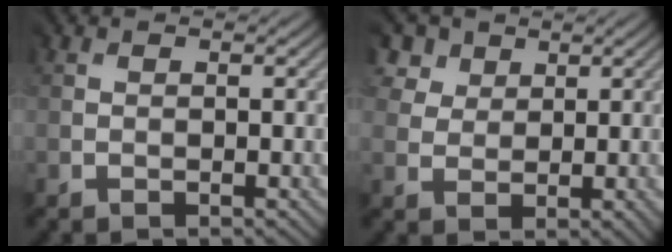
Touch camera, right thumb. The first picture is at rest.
{"total": 5.2, "force": [3.6, 3.7, 0.9], "torque": [-0.054, 0.009, 0.070]}